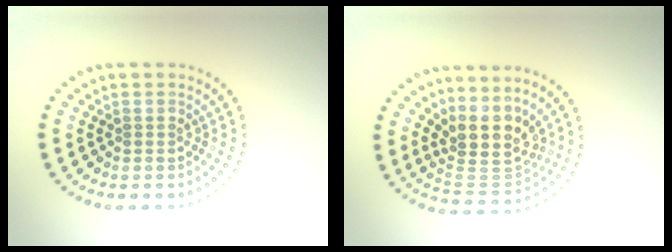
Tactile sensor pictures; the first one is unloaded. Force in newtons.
{"total": 4.3, "press": 3.4, "slide": 2.6}